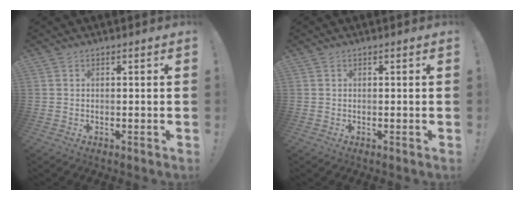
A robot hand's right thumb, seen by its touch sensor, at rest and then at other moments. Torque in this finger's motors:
{"motor_torque": [0.08, 0.19, 0.28, -0.25, -0.02]}